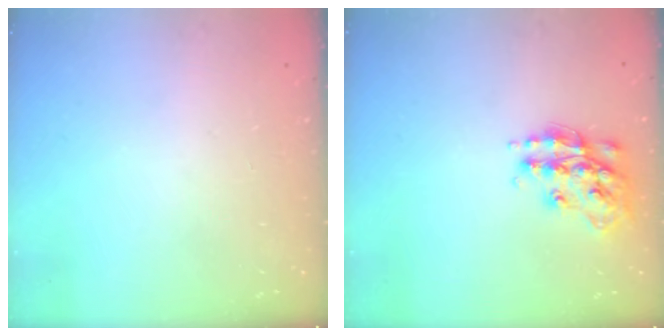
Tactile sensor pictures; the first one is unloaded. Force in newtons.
{"total": 15.9, "press": 15.9, "slide": 0.9}